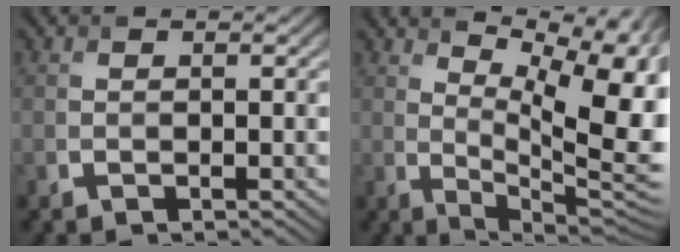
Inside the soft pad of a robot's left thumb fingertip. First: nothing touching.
{"total": 14.4, "force": [4.7, 5.1, 12.7], "torque": [-0.178, 0.026, 0.081]}